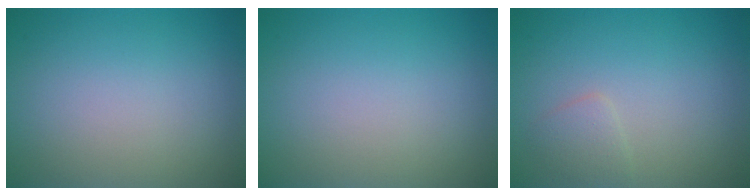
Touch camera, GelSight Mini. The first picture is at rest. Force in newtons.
{"total": 0.0}
{"total": 1.3, "press": 1.3, "slide": 0.1}